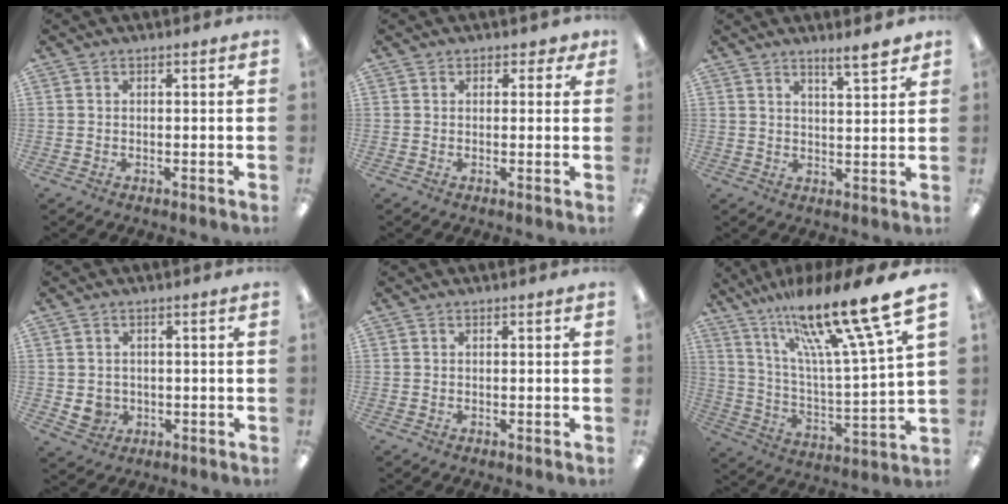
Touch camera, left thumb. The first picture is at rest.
{"total": 2.0, "force": [1.3, 1.5, 0.6], "torque": [0.002, -0.001, 0.020]}
{"total": 5.4, "force": [4.6, 0.7, 2.7], "torque": [-0.032, -0.033, 0.075]}
{"total": 3.3, "force": [0.4, 3.1, 1.1], "torque": [-0.022, -0.001, 0.006]}
{"total": 0.0}
{"total": 23.6, "force": [18.2, 3.1, 14.8], "torque": [-0.251, -0.115, 0.288]}